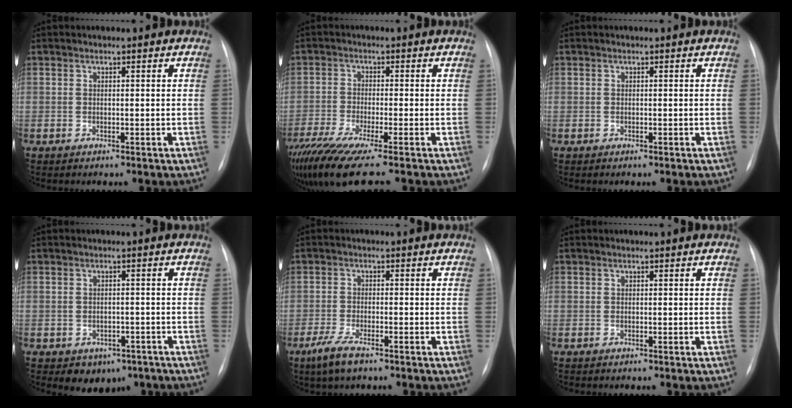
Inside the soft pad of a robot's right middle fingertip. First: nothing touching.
{"total": 10.9, "force": [-8.5, 0.0, 6.8], "torque": [-0.115, -0.029, -0.144]}
{"total": 0.0}
{"total": 5.1, "force": [-3.2, 3.5, 1.9], "torque": [-0.013, 0.009, -0.028]}
{"total": 4.6, "force": [-3.1, 0.9, 3.3], "torque": [-0.074, -0.011, -0.054]}
{"total": 0.0}